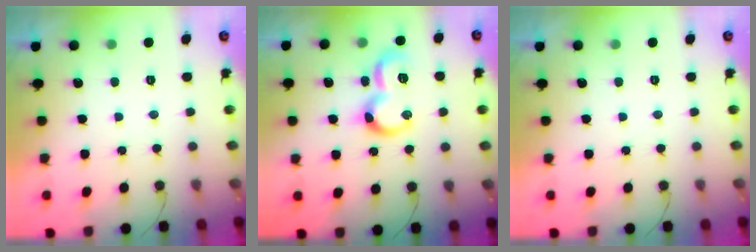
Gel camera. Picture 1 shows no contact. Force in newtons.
{"total": 12.6, "press": 12.6, "slide": 1.2}
{"total": 0.0}